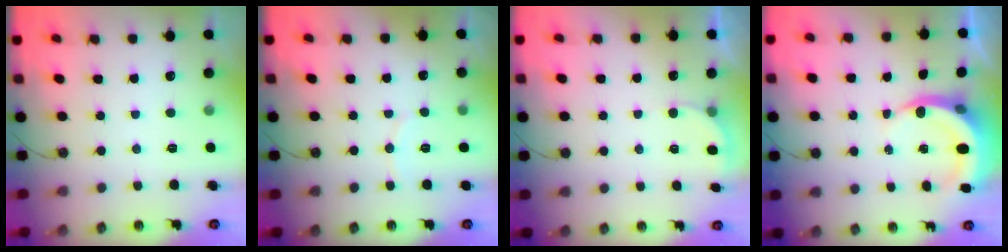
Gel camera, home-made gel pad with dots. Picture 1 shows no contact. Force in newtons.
{"total": 4.7, "press": 4.7, "slide": 0.5}
{"total": 3.5, "press": 3.5, "slide": 0.6}
{"total": 7.0, "press": 6.9, "slide": 1.0}